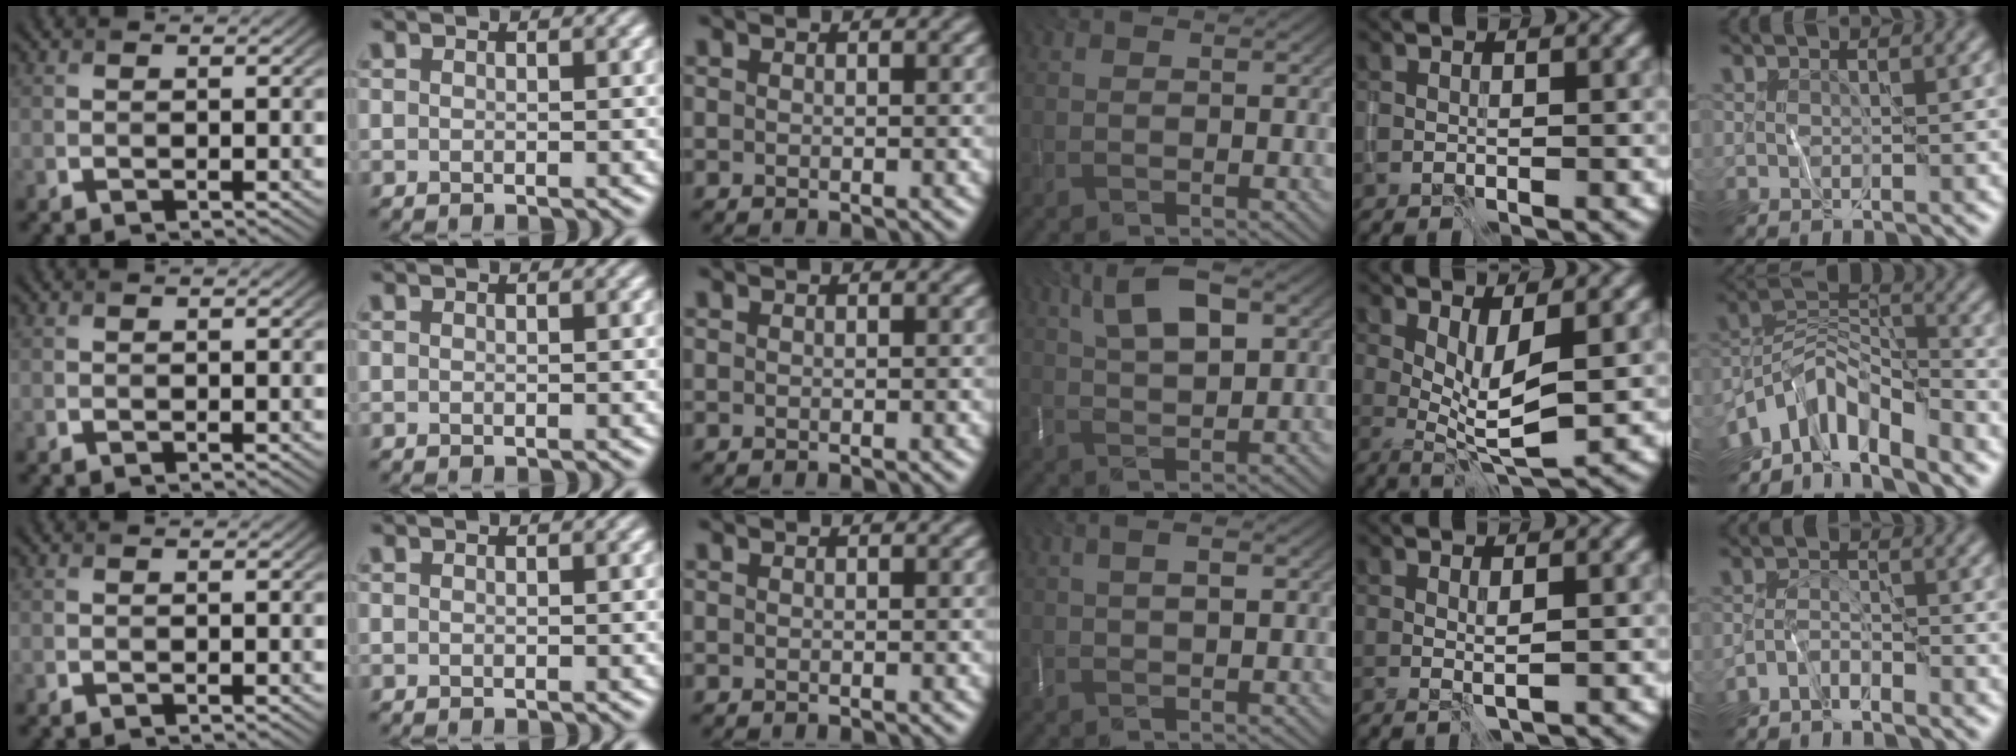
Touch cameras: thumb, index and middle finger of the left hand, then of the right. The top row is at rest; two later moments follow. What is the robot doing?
{"motion": "wipe", "object": "whiteboard"}